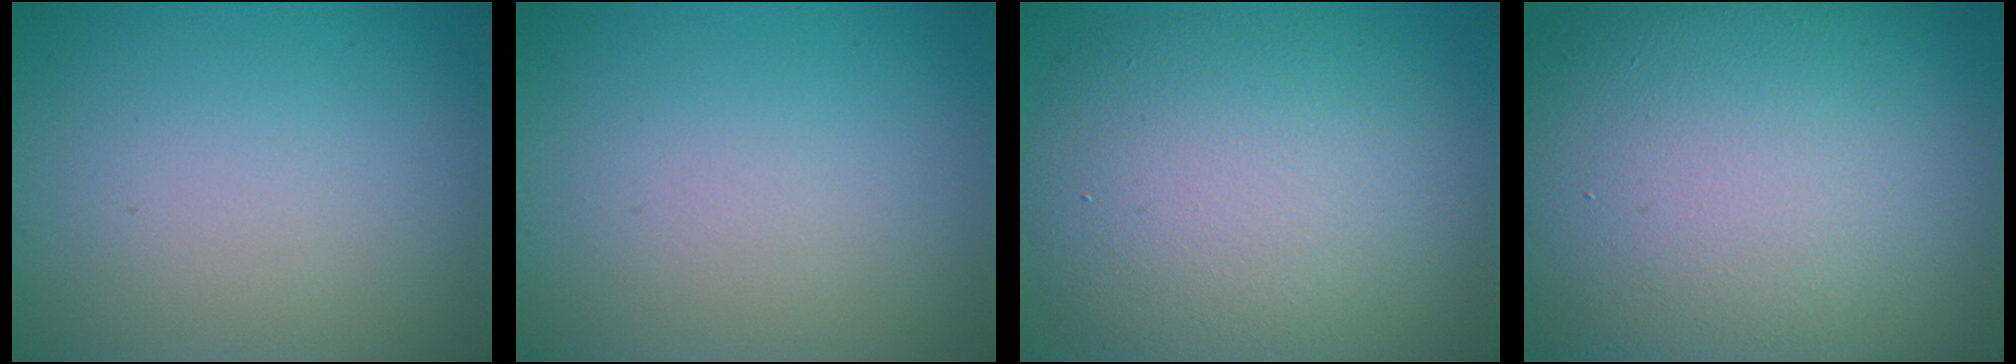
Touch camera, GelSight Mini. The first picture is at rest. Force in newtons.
{"total": 0.0}
{"total": 10.5, "press": 10.5, "slide": 0.5}
{"total": 19.8, "press": 19.8, "slide": 1.3}